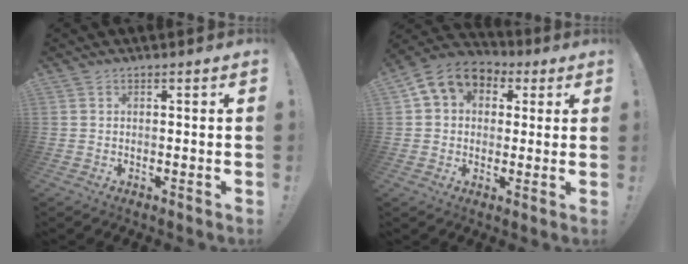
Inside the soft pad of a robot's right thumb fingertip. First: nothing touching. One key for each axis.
{"total": 10.3, "fx": 3.8, "fy": 8.1, "fz": 5.1, "tx": -0.070, "ty": -0.010, "tz": 0.076}